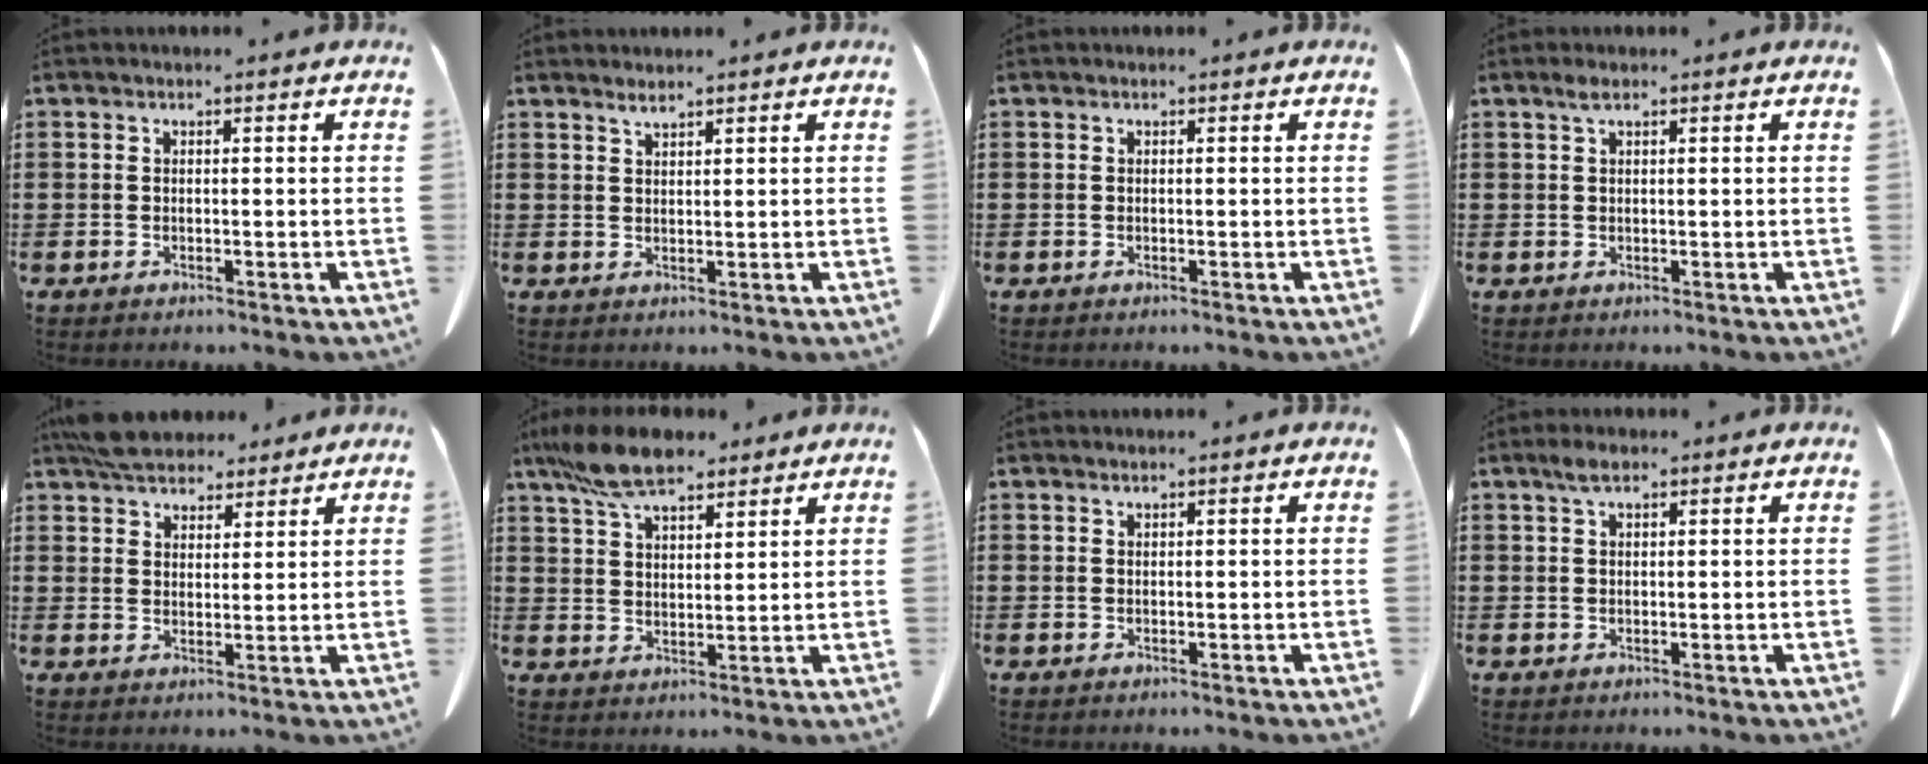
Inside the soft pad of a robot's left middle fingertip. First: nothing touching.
{"total": 1.5, "force": [1.4, 0.0, 0.6], "torque": [-0.015, -0.004, 0.027]}
{"total": 0.0}
{"total": 1.2, "force": [0.6, 0.4, 0.9], "torque": [-0.021, 0.000, 0.011]}
{"total": 5.8, "force": [5.3, 1.9, 1.5], "torque": [-0.045, -0.006, 0.103]}
{"total": 9.0, "force": [7.1, 3.0, 4.7], "torque": [-0.112, -0.010, 0.136]}
{"total": 0.6, "force": [0.5, 0.0, 0.3], "torque": [-0.008, -0.003, 0.011]}
{"total": 1.9, "force": [1.2, 0.7, 1.4], "torque": [-0.031, 0.002, 0.022]}